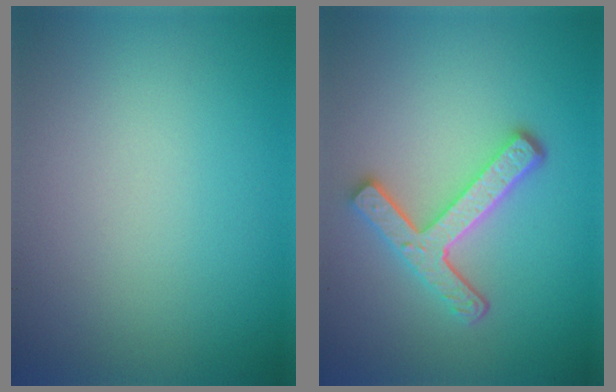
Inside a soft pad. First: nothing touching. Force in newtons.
{"total": 4.5, "press": 3.4, "slide": 3.0}